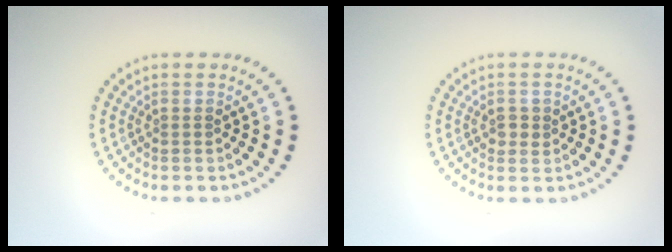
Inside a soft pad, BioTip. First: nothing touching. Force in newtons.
{"total": 1.2, "press": 1.2, "slide": 0.2}